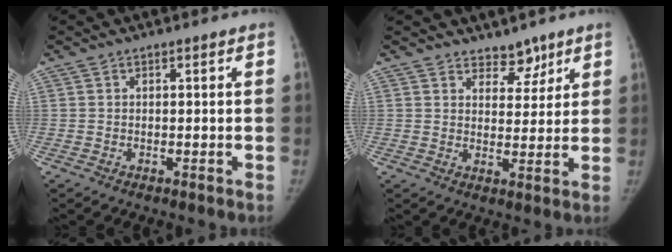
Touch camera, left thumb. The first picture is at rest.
{"total": 4.6, "force": [3.7, 2.5, 1.0], "torque": [0.015, -0.028, 0.058]}